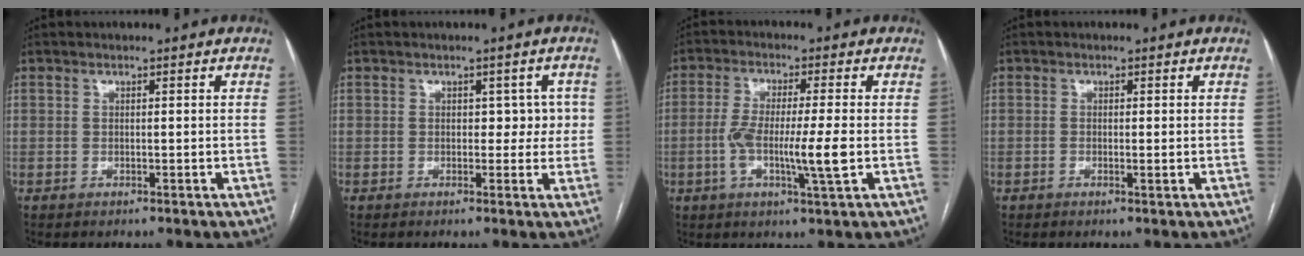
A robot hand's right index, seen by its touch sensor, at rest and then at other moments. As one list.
[{"total": 3.3, "force": [0.4, 2.3, 2.3], "torque": [-0.012, 0.015, 0.005]}, {"total": 8.8, "force": [-1.6, 0.2, 8.7], "torque": [-0.164, -0.007, -0.033]}, {"total": 1.0, "force": [-0.2, 0.2, 0.9], "torque": [-0.015, -0.003, -0.003]}]